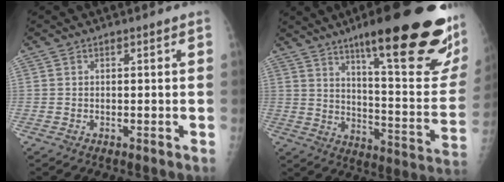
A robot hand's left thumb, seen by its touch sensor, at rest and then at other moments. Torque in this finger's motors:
{"motor_torque": [2.55, 0.93, 1.54, -1.23, 0.46]}